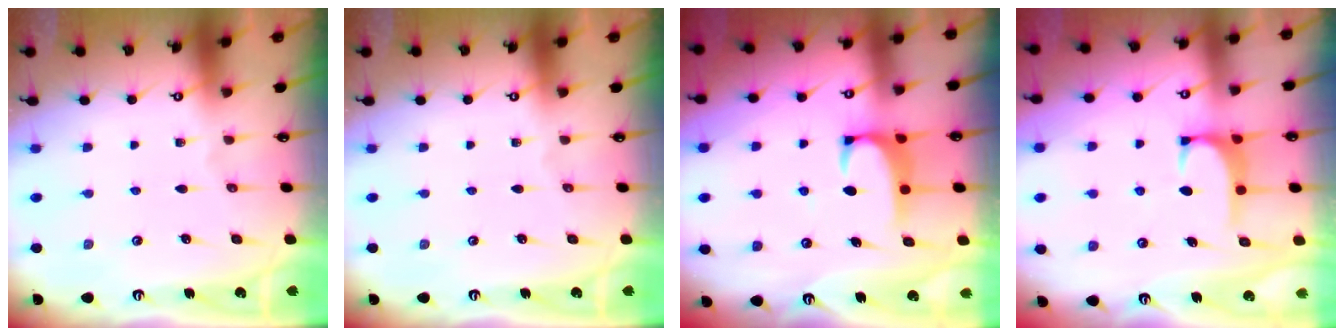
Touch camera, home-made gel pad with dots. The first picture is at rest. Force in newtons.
{"total": 0.0}
{"total": 2.0, "press": 2.0, "slide": 0.3}
{"total": 0.9, "press": 0.6, "slide": 0.6}